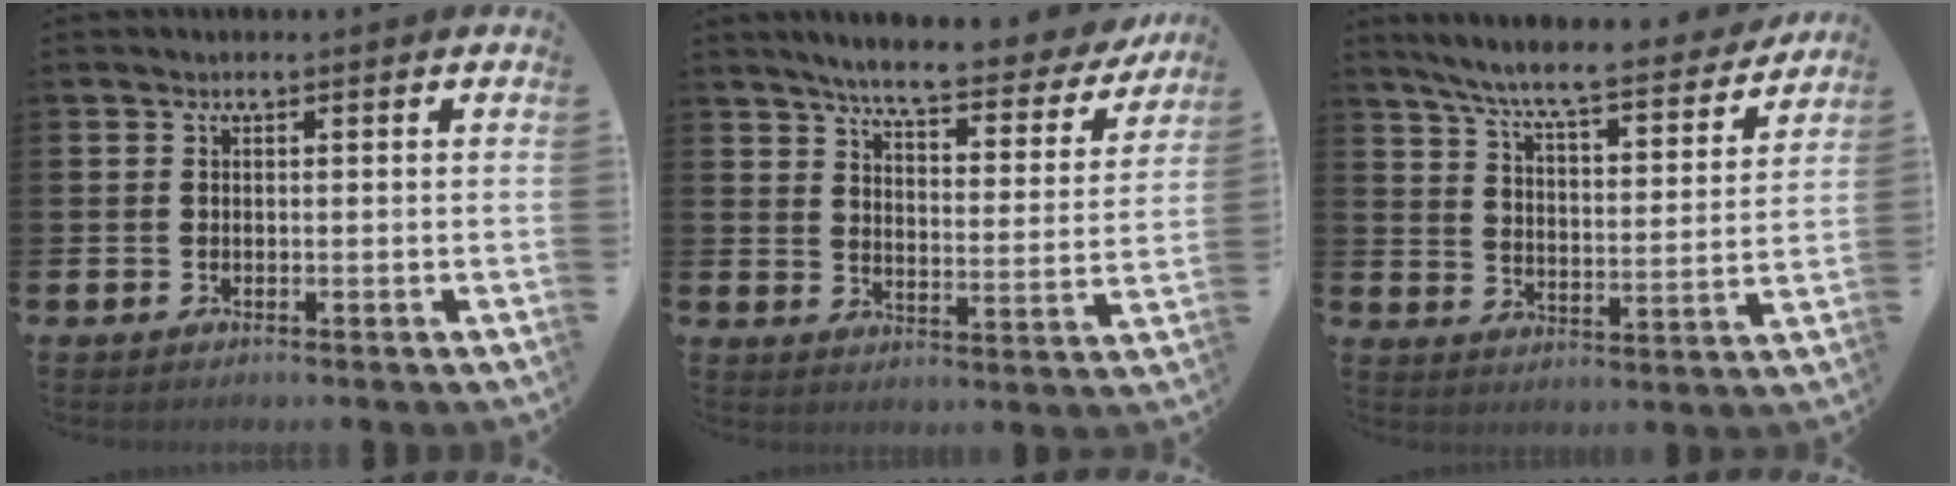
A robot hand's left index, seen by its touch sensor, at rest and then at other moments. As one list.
[{"total": 6.5, "force": [6.0, 0.7, 2.6], "torque": [-0.070, -0.043, 0.096]}, {"total": 8.0, "force": [7.2, 0.6, 3.4], "torque": [-0.096, -0.047, 0.122]}]